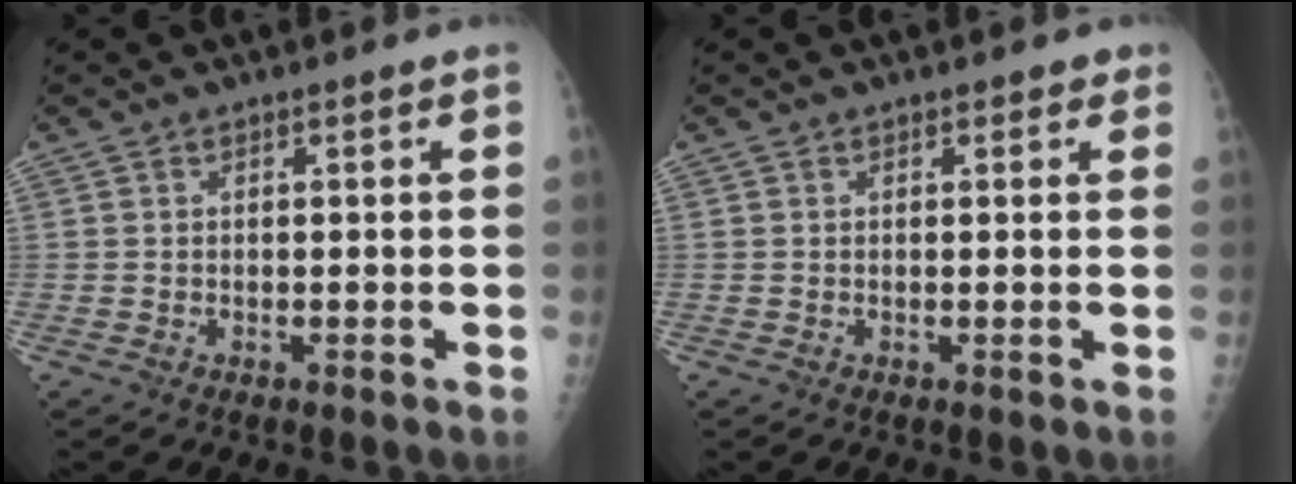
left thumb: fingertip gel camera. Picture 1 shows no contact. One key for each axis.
{"total": 0.9, "fx": 0.6, "fy": 0.7, "fz": 0.0, "tx": 0.017, "ty": -0.002, "tz": 0.001}